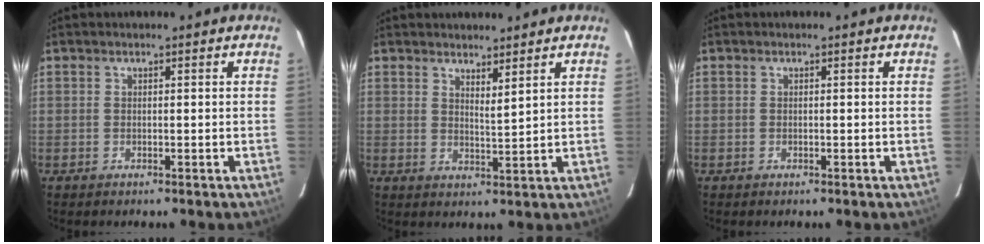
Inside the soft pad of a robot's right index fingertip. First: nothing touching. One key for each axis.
{"total": 3.4, "fx": 2.8, "fy": 0.1, "fz": 2.0, "tx": -0.034, "ty": -0.008, "tz": 0.042}
{"total": 0.0}